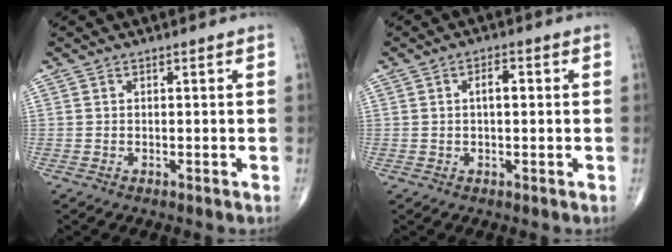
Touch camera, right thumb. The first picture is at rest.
{"total": 3.7, "force": [0.5, 1.6, 3.3], "torque": [-0.054, 0.007, 0.007]}